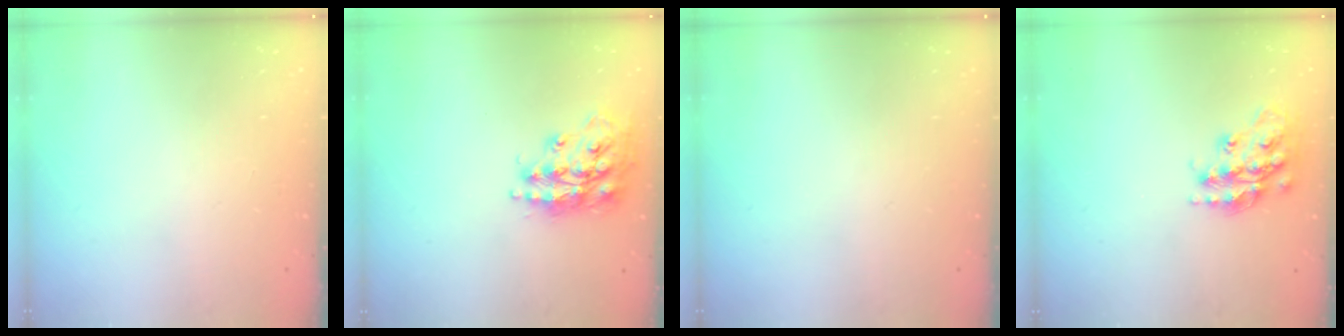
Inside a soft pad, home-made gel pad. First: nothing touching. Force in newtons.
{"total": 17.1, "press": 17.0, "slide": 1.5}
{"total": 0.0}
{"total": 17.3, "press": 17.3, "slide": 1.2}